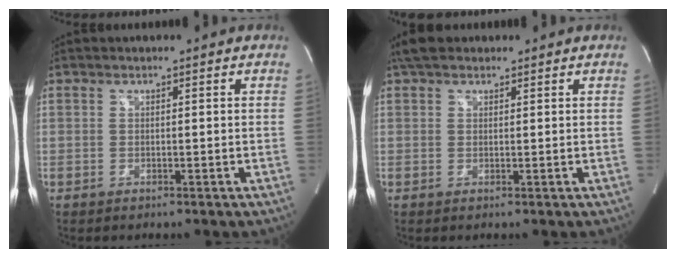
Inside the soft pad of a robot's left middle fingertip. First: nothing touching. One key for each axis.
{"total": 3.7, "fx": 2.9, "fy": 1.8, "fz": 1.4, "tx": -0.030, "ty": 0.025, "tz": 0.050}